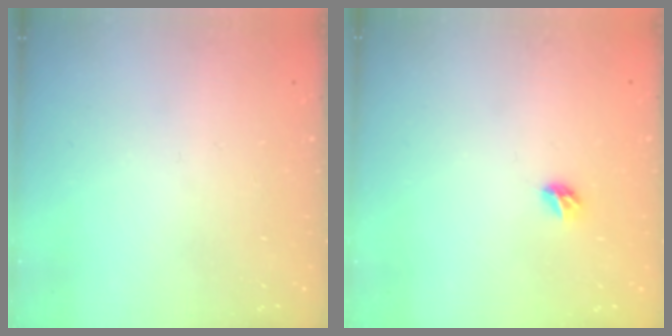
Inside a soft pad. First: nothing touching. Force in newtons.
{"total": 4.5, "press": 4.4, "slide": 0.9}